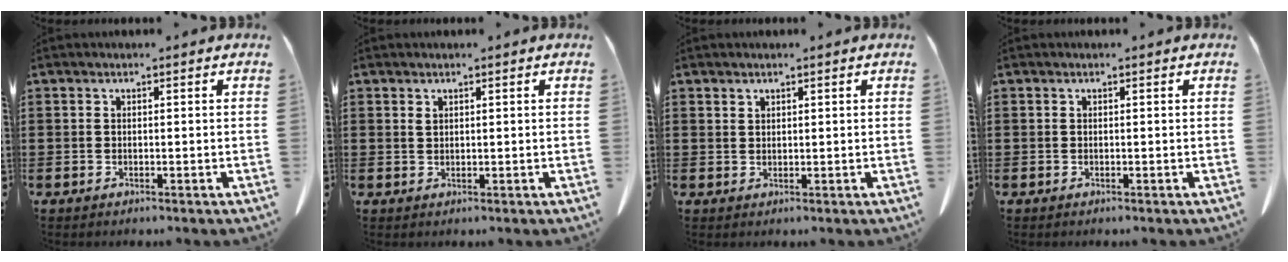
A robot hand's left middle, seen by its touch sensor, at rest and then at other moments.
{"total": 0.8, "force": [0.5, 0.3, 0.4], "torque": [-0.011, 0.001, 0.010]}
{"total": 1.2, "force": [1.2, 0.4, 0.1], "torque": [-0.005, 0.000, 0.023]}
{"total": 0.0}